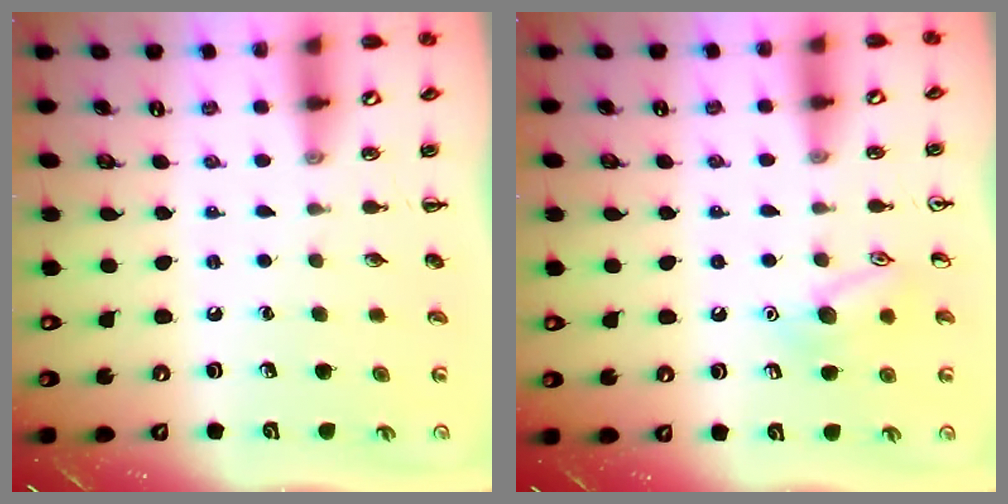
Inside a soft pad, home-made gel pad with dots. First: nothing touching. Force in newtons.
{"total": 9.9, "press": 9.9, "slide": 0.8}